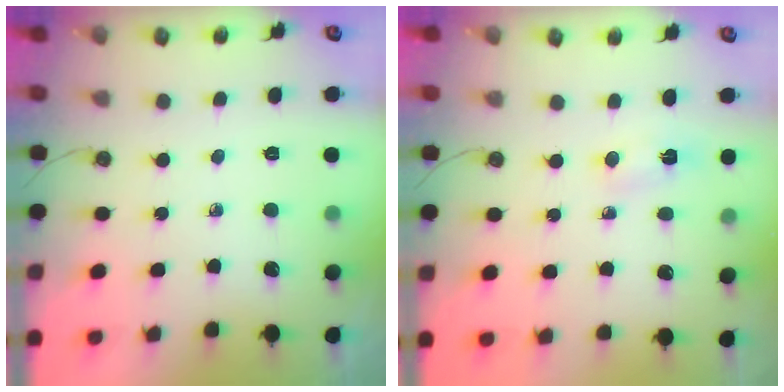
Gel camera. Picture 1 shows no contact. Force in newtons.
{"total": 4.9, "press": 1.9, "slide": 4.6}